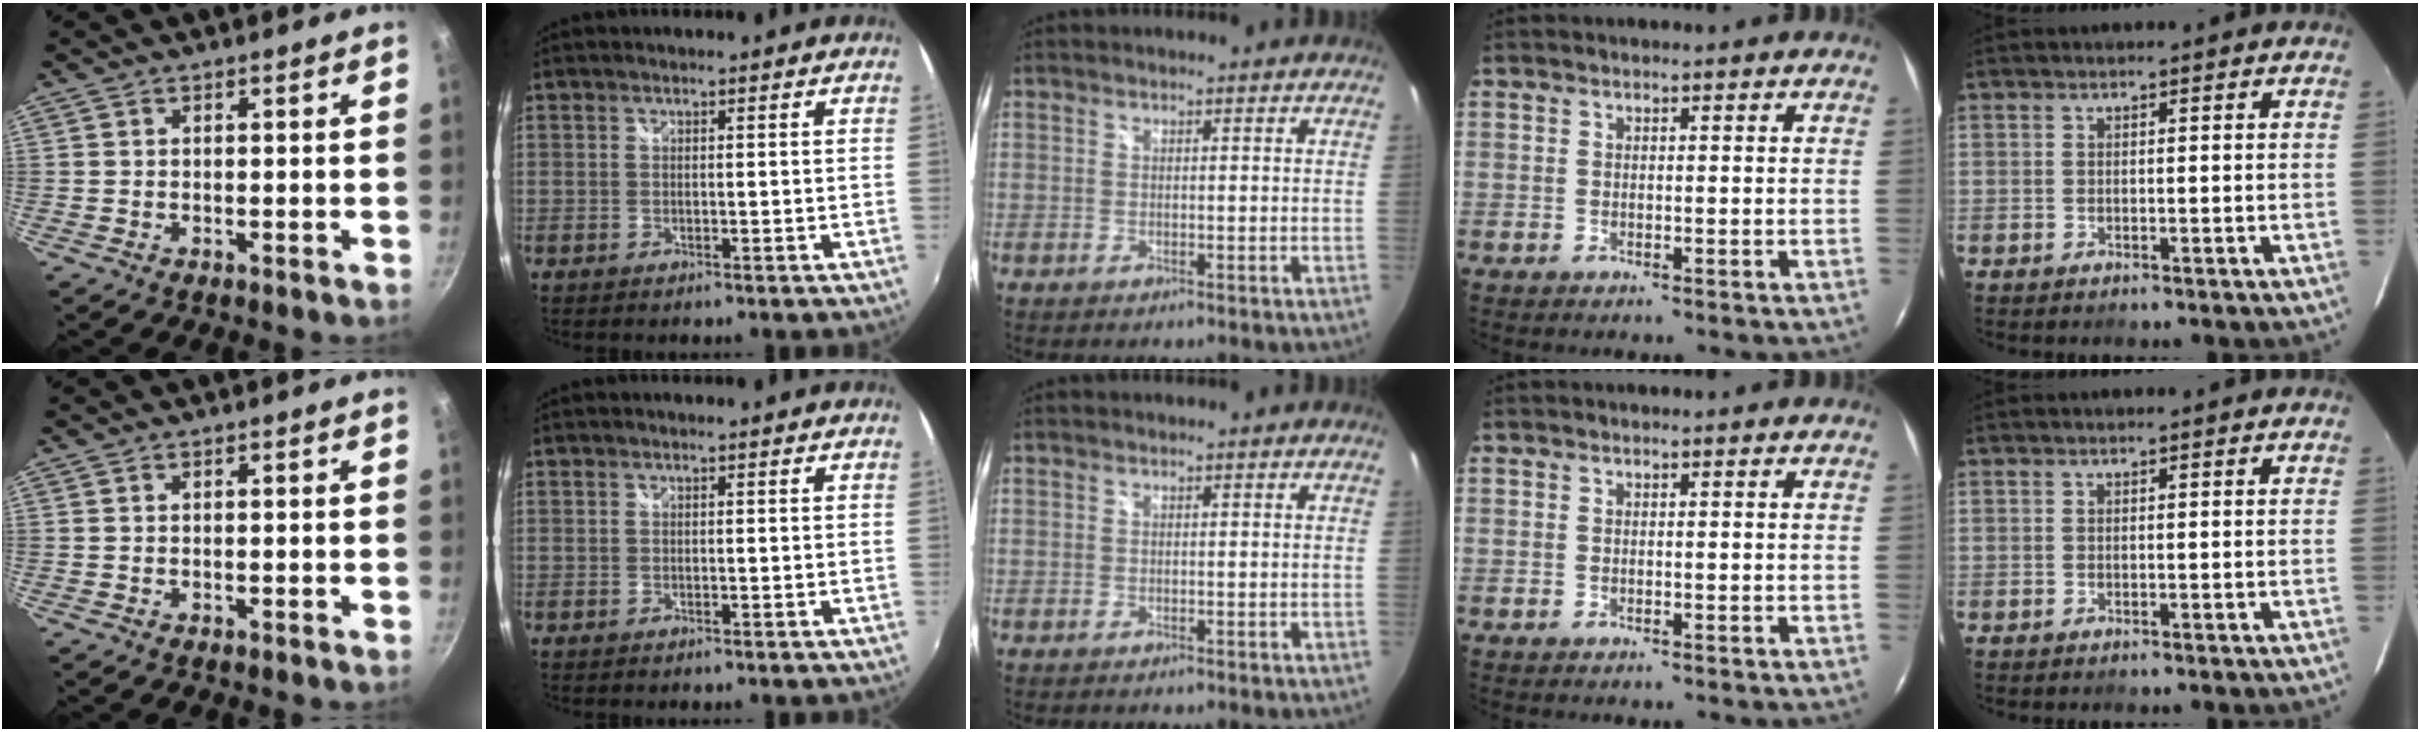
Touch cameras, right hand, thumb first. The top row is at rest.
{}